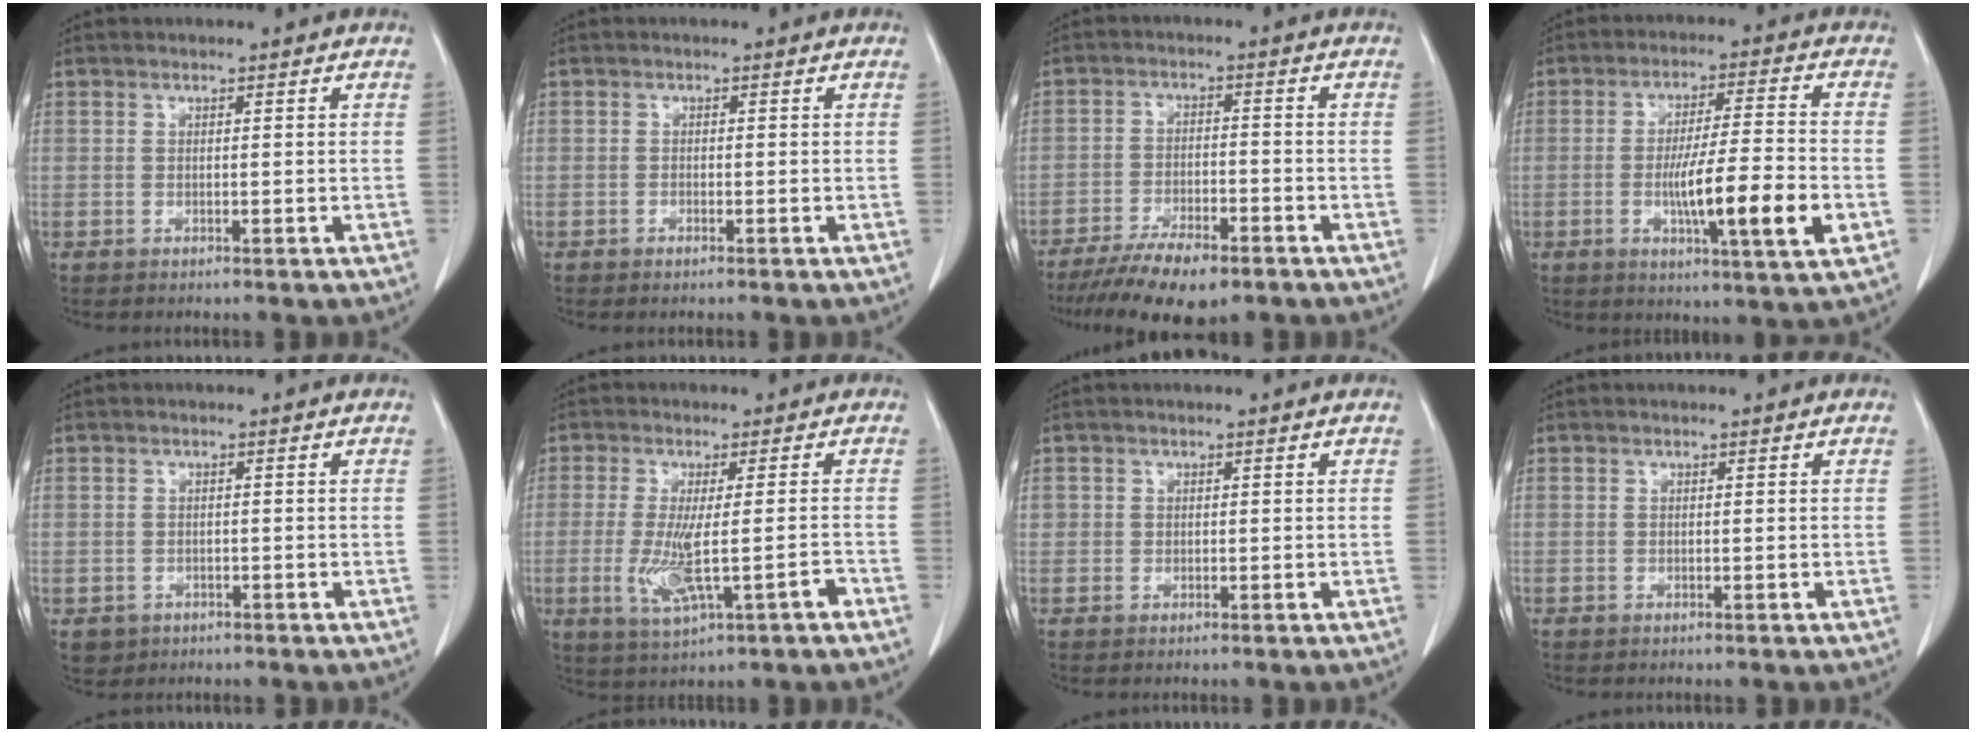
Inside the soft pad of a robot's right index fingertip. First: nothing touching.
{"total": 0.7, "force": [-0.5, 0.2, 0.4], "torque": [-0.011, -0.002, -0.004]}
{"total": 10.0, "force": [-7.3, 2.7, 6.3], "torque": [-0.105, -0.017, -0.121]}
{"total": 13.0, "force": [-3.2, 0.5, 12.6], "torque": [-0.208, -0.013, -0.057]}
{"total": 2.5, "force": [-1.0, 2.3, 0.3], "torque": [-0.004, 0.004, -0.010]}
{"total": 8.0, "force": [-2.7, 1.0, 7.5], "torque": [-0.137, -0.014, -0.039]}
{"total": 0.8, "force": [0.0, 0.8, 0.1], "torque": [0.007, 0.004, -0.001]}
{"total": 0.0}